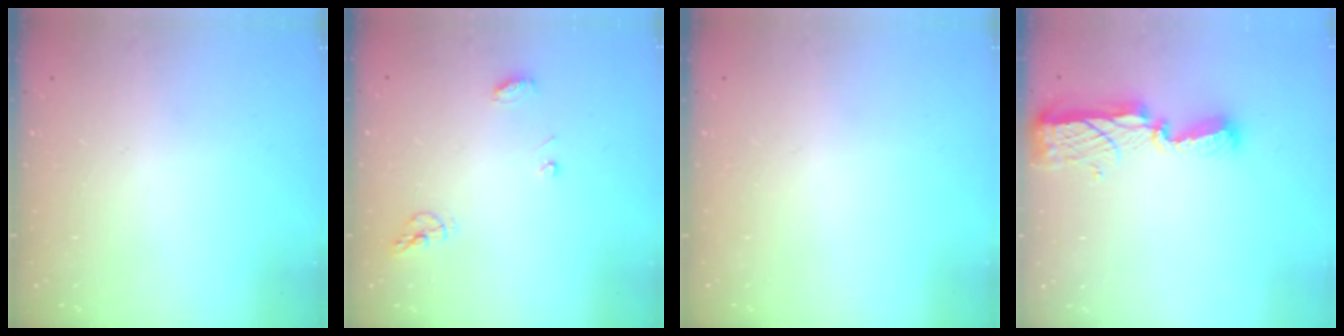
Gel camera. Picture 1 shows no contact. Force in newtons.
{"total": 6.3, "press": 6.3, "slide": 0.7}
{"total": 0.0}
{"total": 8.3, "press": 8.3, "slide": 0.8}